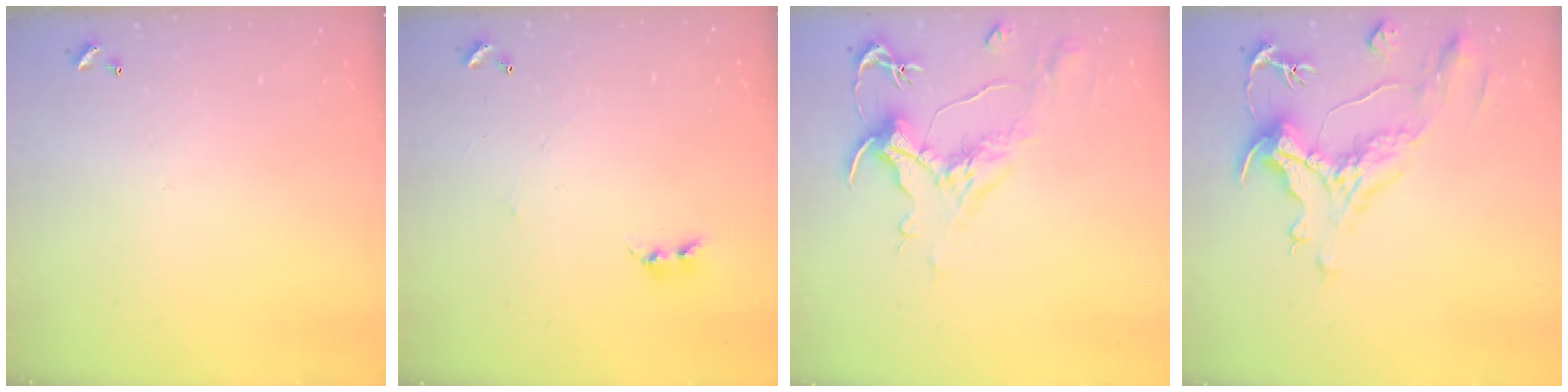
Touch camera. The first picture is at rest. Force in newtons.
{"total": 2.4, "press": 2.4, "slide": 0.4}
{"total": 1.6, "press": 0.6, "slide": 1.4}
{"total": 1.9, "press": 0.8, "slide": 1.7}